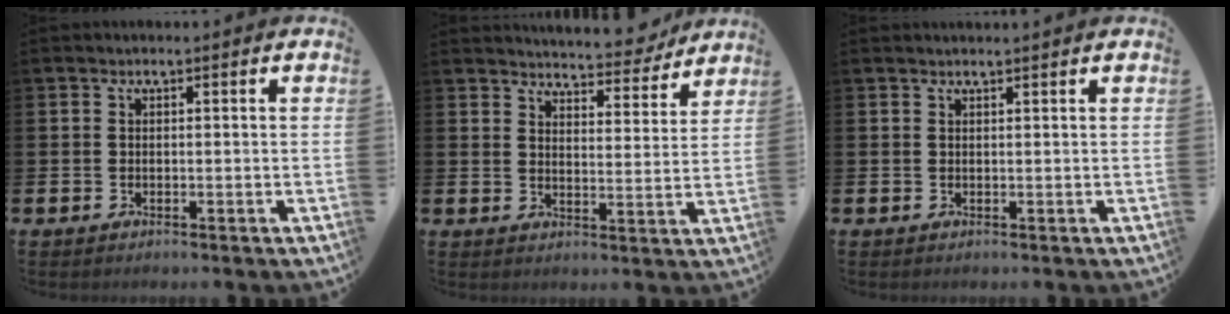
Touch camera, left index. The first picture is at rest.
{"total": 5.5, "force": [5.5, 0.8, 0.4], "torque": [-0.020, -0.040, 0.095]}
{"total": 0.5, "force": [0.5, -0.2, 0.1], "torque": [0.000, -0.001, 0.009]}